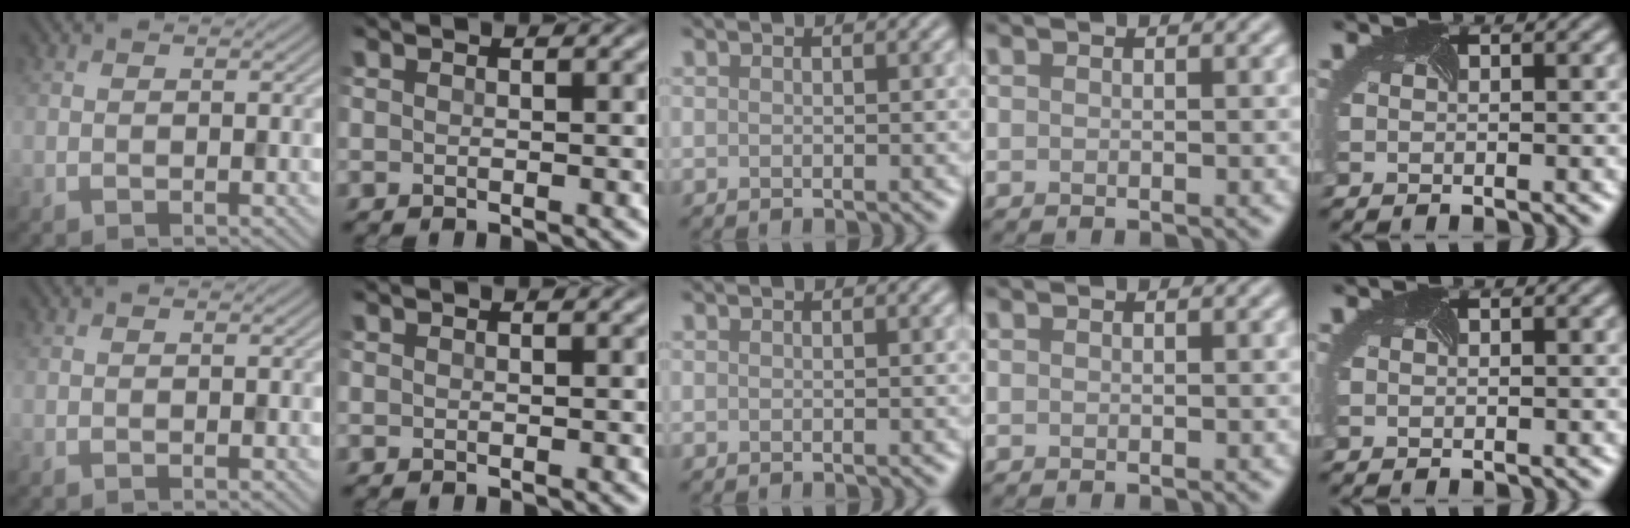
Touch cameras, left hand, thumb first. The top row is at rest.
{}